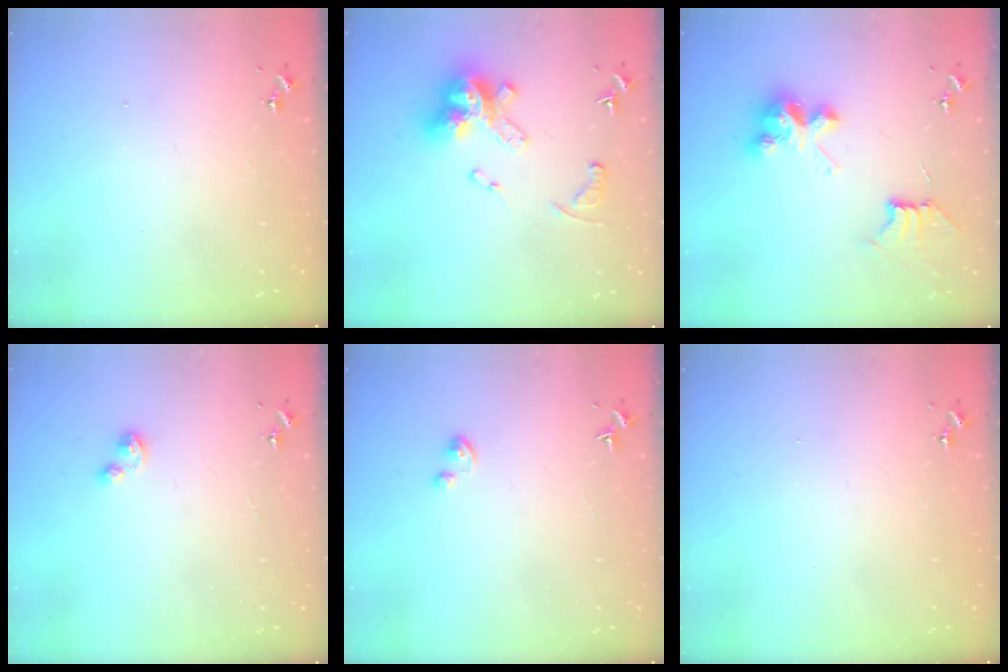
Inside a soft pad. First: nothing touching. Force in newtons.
{"total": 16.5, "press": 16.4, "slide": 1.5}
{"total": 9.0, "press": 9.0, "slide": 0.6}
{"total": 2.6, "press": 2.6, "slide": 0.3}
{"total": 1.9, "press": 1.9, "slide": 0.2}
{"total": 0.0}